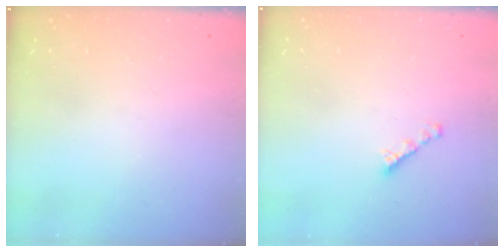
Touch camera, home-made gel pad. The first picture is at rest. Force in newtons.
{"total": 2.7, "press": 2.7, "slide": 0.2}